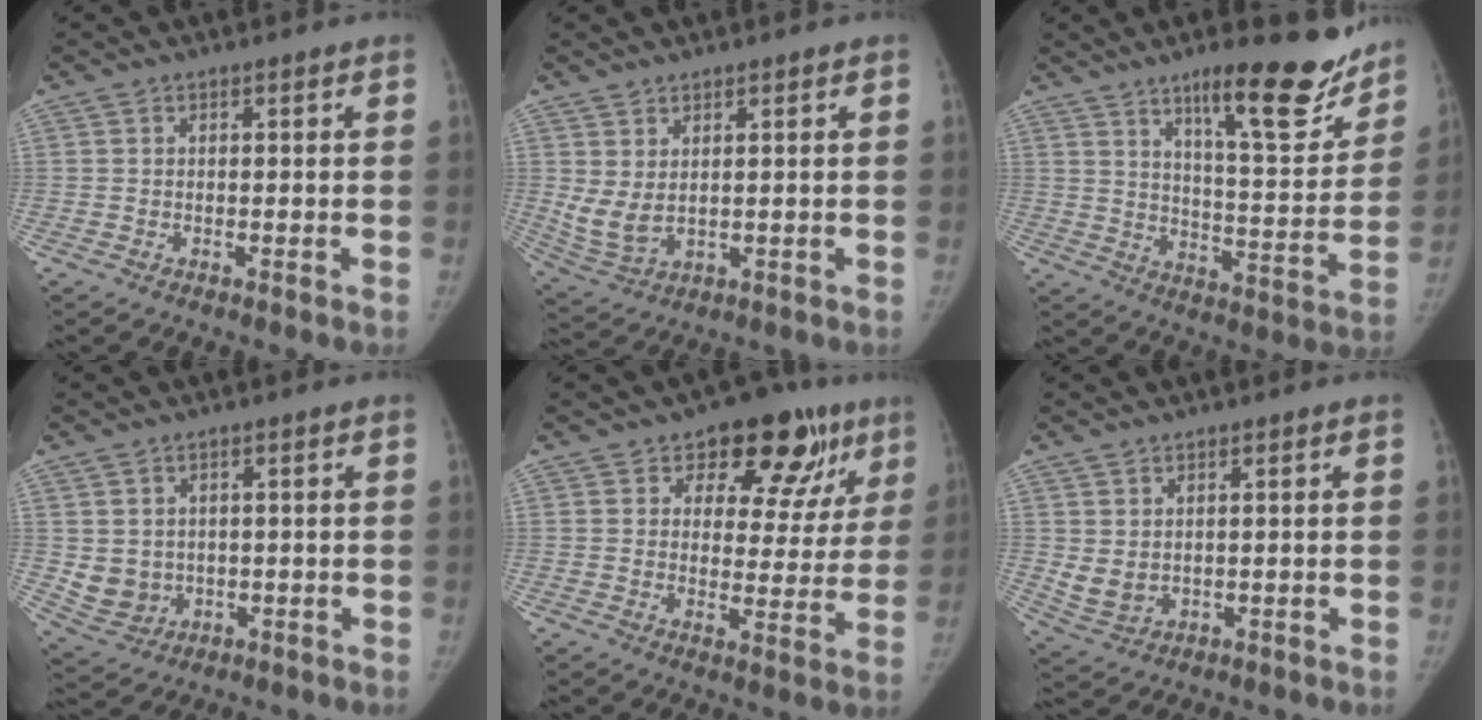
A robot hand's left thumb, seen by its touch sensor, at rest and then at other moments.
{"total": 5.7, "force": [1.6, 3.1, 4.5], "torque": [-0.095, -0.012, 0.049]}
{"total": 18.2, "force": [12.6, 4.4, 12.3], "torque": [-0.130, -0.083, 0.192]}
{"total": 5.9, "force": [0.4, 5.2, 2.6], "torque": [-0.033, -0.008, 0.027]}
{"total": 15.7, "force": [9.0, 9.2, 9.0], "torque": [-0.043, -0.027, 0.118]}
{"total": 4.5, "force": [0.9, 3.3, 2.9], "torque": [-0.050, -0.014, 0.032]}